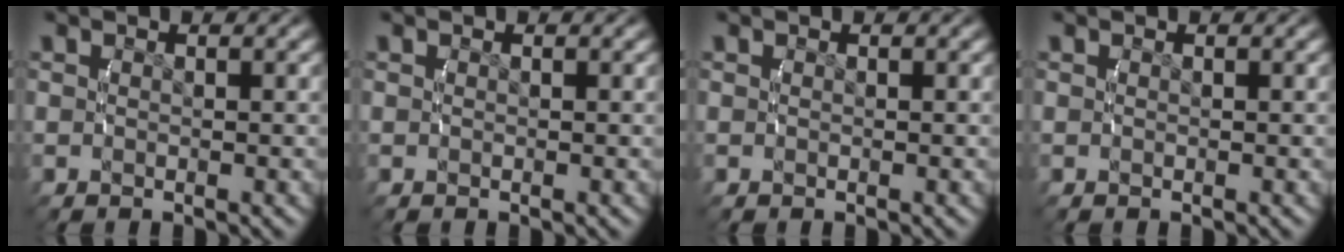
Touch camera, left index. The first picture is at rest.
{"total": 0.0}
{"total": 0.0}
{"total": 0.0}